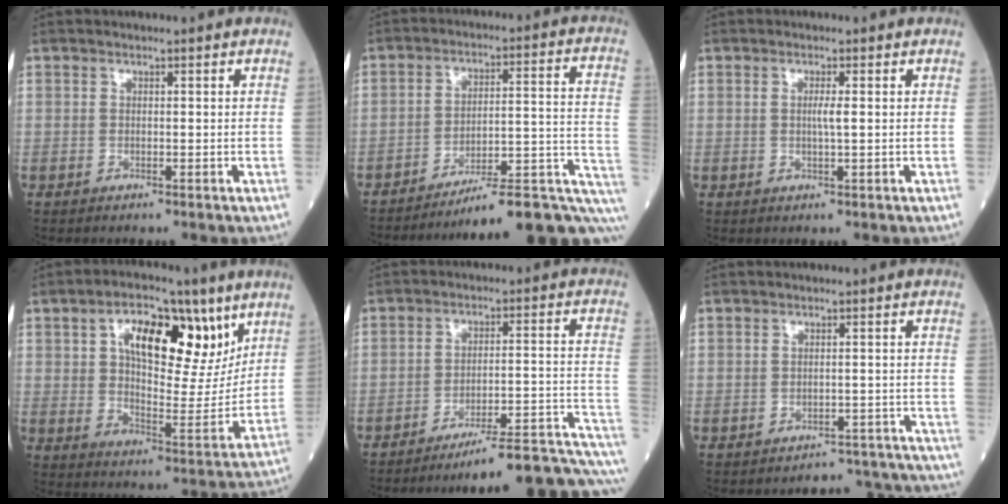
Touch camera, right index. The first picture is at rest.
{"total": 18.3, "force": [-14.8, 0.5, 10.7], "torque": [-0.078, 0.033, -0.205]}
{"total": 1.6, "force": [0.3, -0.1, 1.6], "torque": [-0.034, 0.000, 0.006]}
{"total": 17.7, "force": [8.0, 7.6, 13.8], "torque": [-0.216, 0.013, 0.135]}
{"total": 18.3, "force": [-15.6, -0.4, 9.5], "torque": [-0.058, 0.023, -0.213]}
{"total": 9.3, "force": [-9.1, 1.5, -1.1], "torque": [0.034, 0.040, -0.094]}